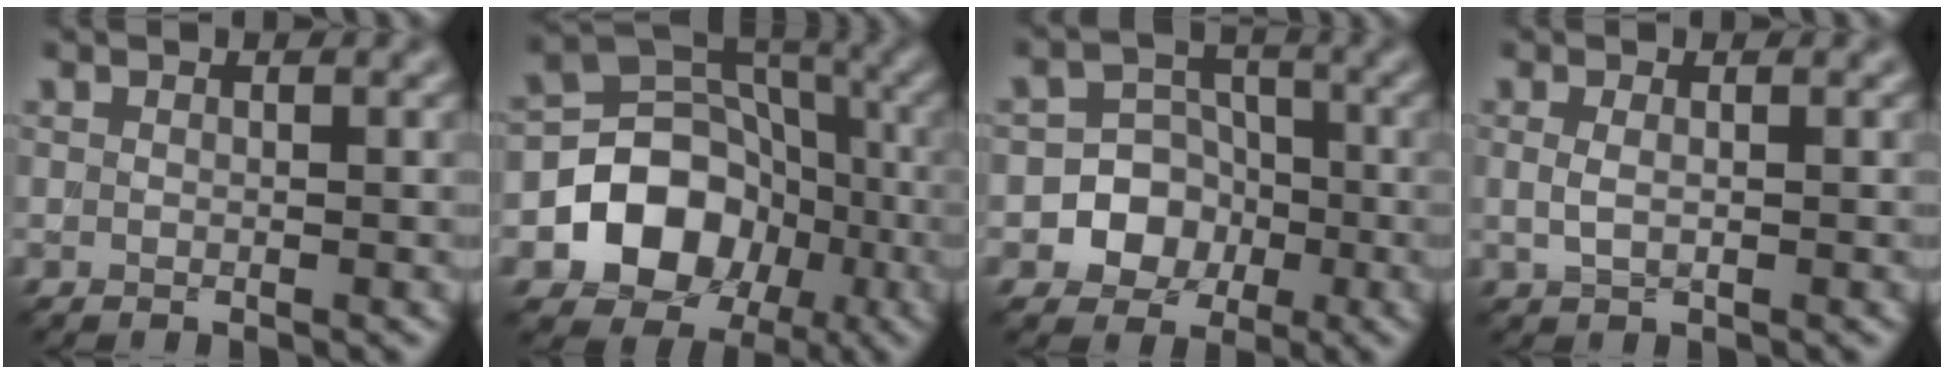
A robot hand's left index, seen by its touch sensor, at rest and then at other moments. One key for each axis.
{"total": 9.4, "fx": -2.7, "fy": 7.7, "fz": 4.7, "tx": -0.062, "ty": -0.002, "tz": -0.063}
{"total": 7.3, "fx": -2.3, "fy": 6.7, "fz": 1.5, "tx": -0.004, "ty": 0.013, "tz": -0.063}
{"total": 1.0, "fx": 0.2, "fy": 0.4, "fz": 0.9, "tx": -0.023, "ty": -0.002, "tz": 0.003}